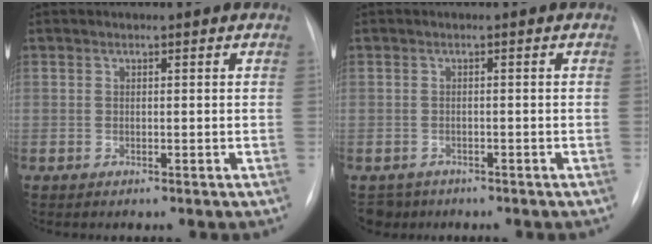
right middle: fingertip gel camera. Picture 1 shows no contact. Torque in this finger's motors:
{"motor_torque": [0.08, -0.09, -0.02, -0.01]}